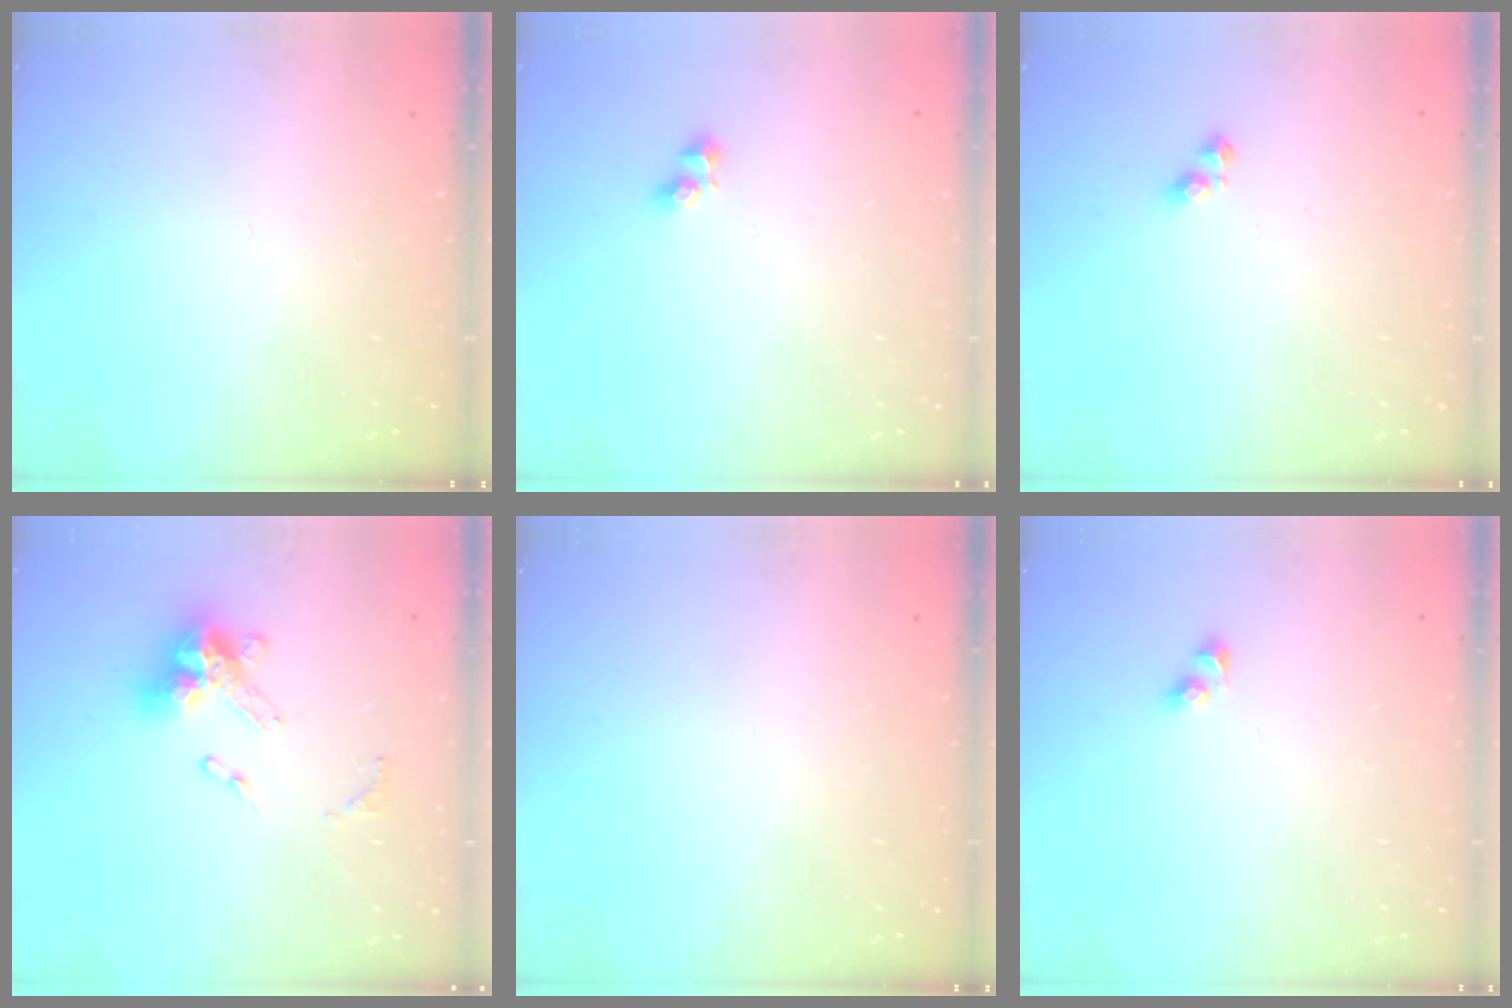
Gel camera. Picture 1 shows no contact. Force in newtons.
{"total": 2.7, "press": 2.5, "slide": 1.0}
{"total": 3.2, "press": 3.1, "slide": 0.4}
{"total": 12.1, "press": 12.0, "slide": 1.1}
{"total": 0.0}
{"total": 2.7, "press": 2.5, "slide": 1.2}